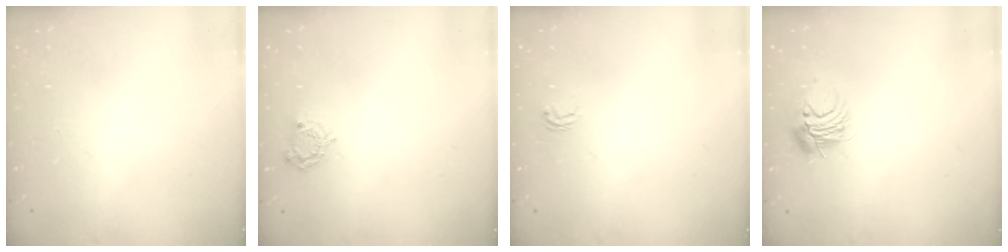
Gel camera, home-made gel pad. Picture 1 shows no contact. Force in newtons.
{"total": 5.3, "press": 5.3, "slide": 0.7}
{"total": 2.1, "press": 2.1, "slide": 0.2}
{"total": 8.3, "press": 8.2, "slide": 1.0}